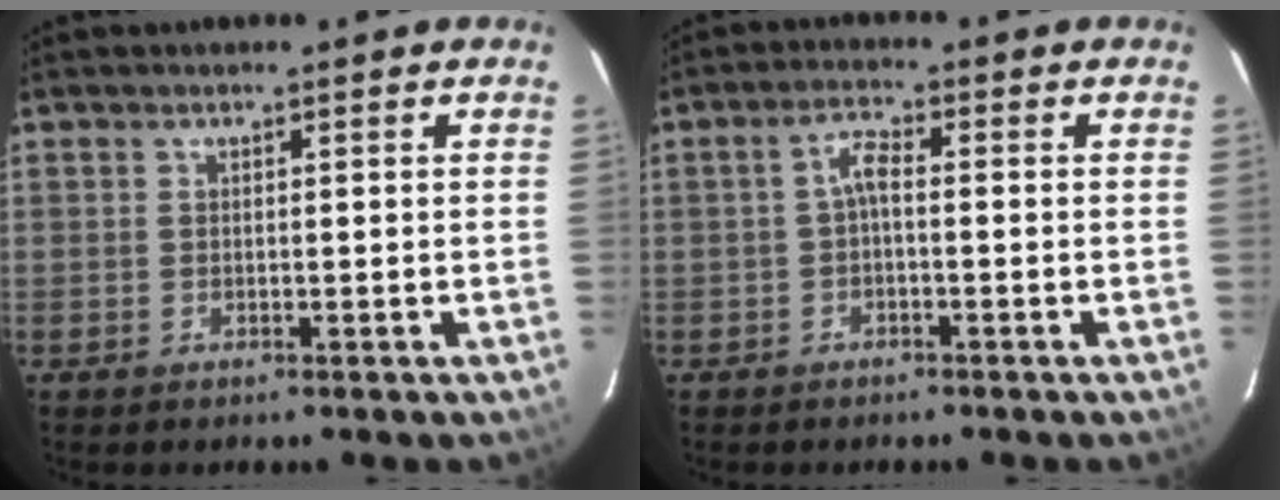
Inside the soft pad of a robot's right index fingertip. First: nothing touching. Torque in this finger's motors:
{"motor_torque": [0.54, -0.15, 0.32, 0.07]}